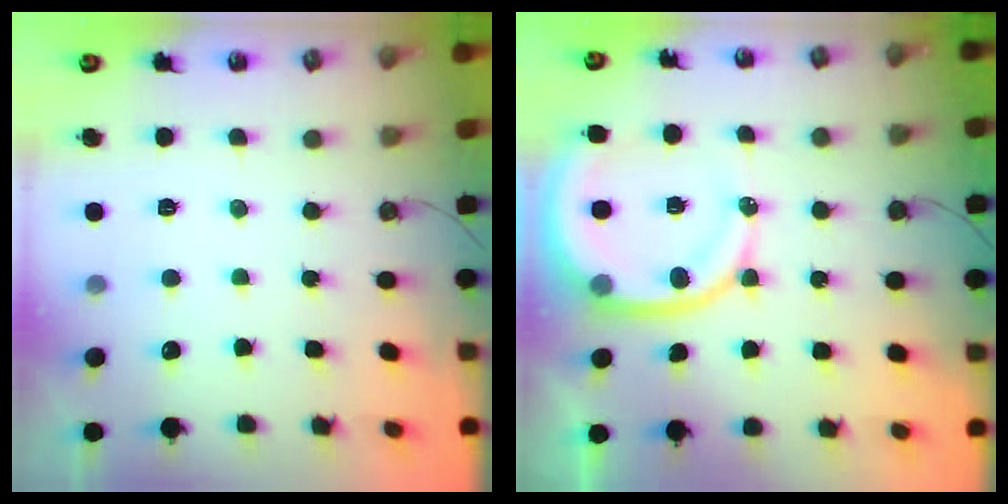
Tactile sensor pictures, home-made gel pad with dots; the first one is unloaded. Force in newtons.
{"total": 11.7, "press": 11.6, "slide": 1.4}